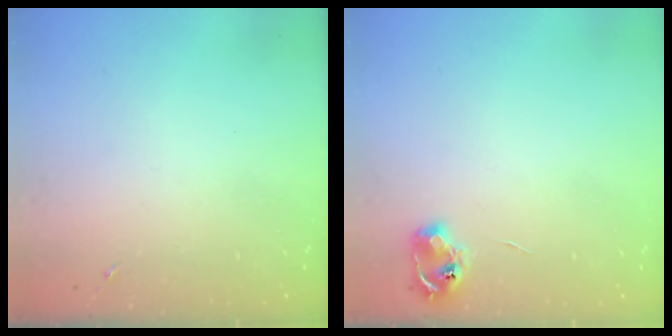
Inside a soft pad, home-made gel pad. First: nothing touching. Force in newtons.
{"total": 6.0, "press": 6.0, "slide": 0.7}